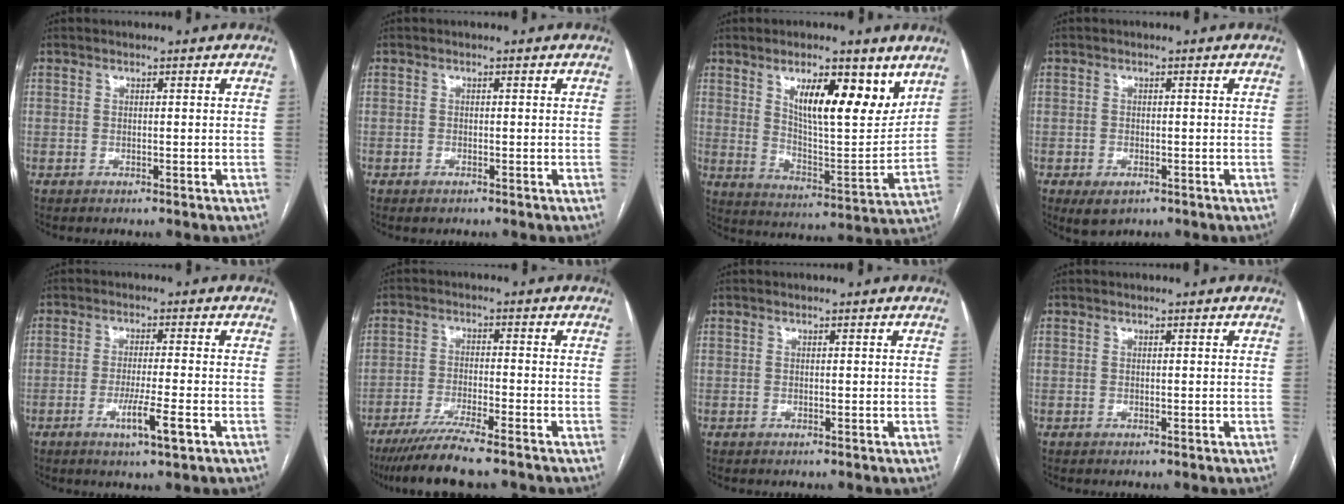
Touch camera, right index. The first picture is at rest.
{"total": 0.9, "force": [-0.6, 0.5, 0.4], "torque": [-0.007, 0.001, -0.005]}
{"total": 14.6, "force": [7.9, 3.9, 11.6], "torque": [-0.177, -0.009, 0.134]}
{"total": 3.1, "force": [-1.6, 1.8, 1.9], "torque": [-0.034, -0.003, -0.013]}
{"total": 5.7, "force": [-2.4, -0.1, 5.2], "torque": [-0.091, -0.011, -0.041]}
{"total": 8.8, "force": [-7.1, -0.3, 5.2], "torque": [-0.085, -0.025, -0.120]}
{"total": 0.0}
{"total": 0.0}